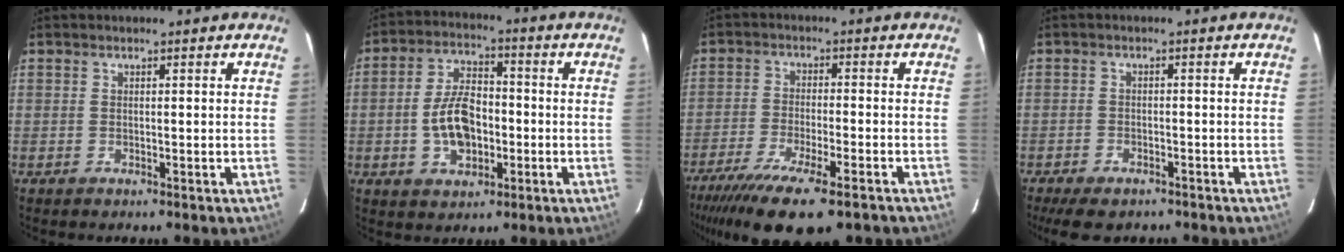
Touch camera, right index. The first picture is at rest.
{"total": 10.0, "force": [-2.1, 6.0, 7.7], "torque": [-0.148, 0.015, -0.028]}
{"total": 17.3, "force": [-12.5, 4.1, 11.2], "torque": [-0.227, -0.062, -0.206]}
{"total": 7.4, "force": [-5.7, 3.2, 3.3], "torque": [-0.081, -0.013, -0.087]}